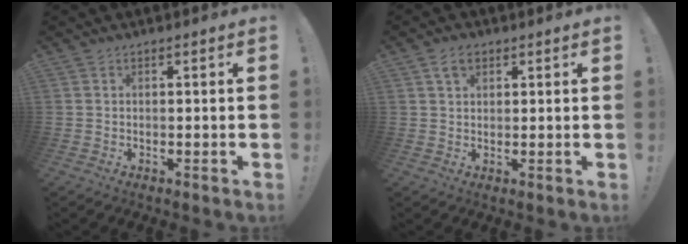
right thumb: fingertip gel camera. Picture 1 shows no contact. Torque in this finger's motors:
{"motor_torque": [0.10, 0.03, -0.12, 0.10, -0.03]}